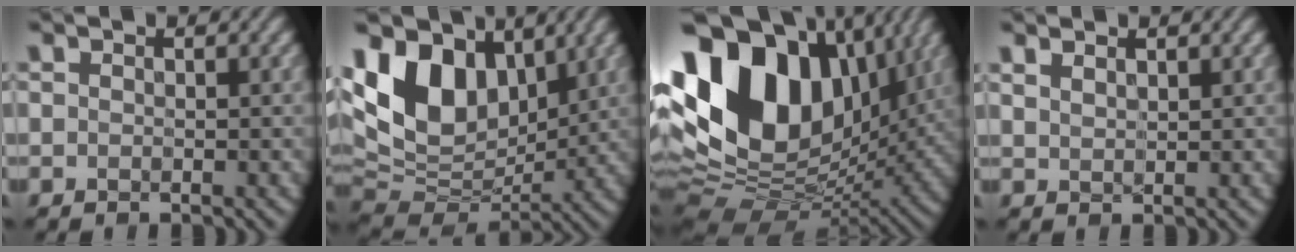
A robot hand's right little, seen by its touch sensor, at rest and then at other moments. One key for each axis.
{"total": 13.4, "fx": 4.8, "fy": 8.7, "fz": 9.0, "tx": -0.196, "ty": 0.023, "tz": 0.084}
{"total": 18.1, "fx": 4.1, "fy": 12.6, "fz": 12.3, "tx": -0.257, "ty": 0.025, "tz": 0.070}
{"total": 1.7, "fx": 1.2, "fy": 0.7, "fz": 0.8, "tx": -0.015, "ty": 0.007, "tz": 0.018}